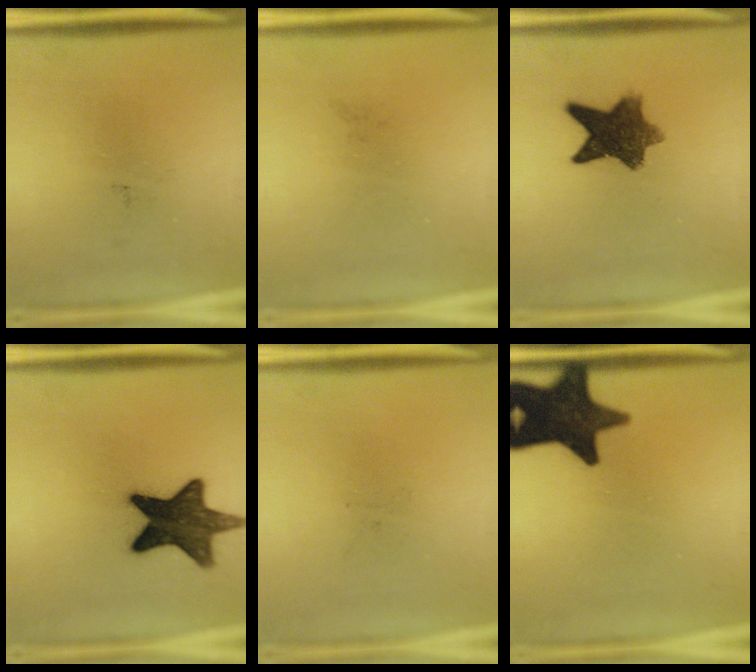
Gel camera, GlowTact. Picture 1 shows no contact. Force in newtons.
{"total": 0.0}
{"total": 9.5}
{"total": 14.5}
{"total": 0.0}
{"total": 15.7}